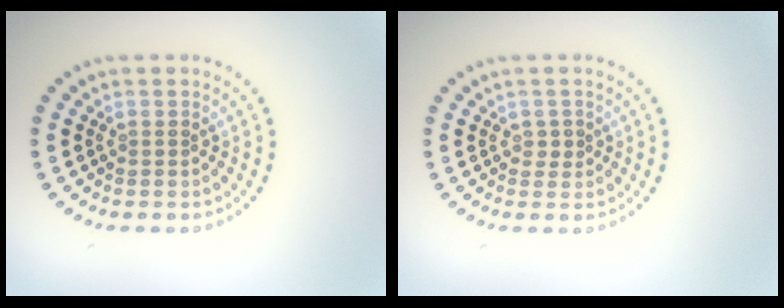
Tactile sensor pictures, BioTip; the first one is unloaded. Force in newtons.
{"total": 0.8, "press": 0.8, "slide": 0.2}